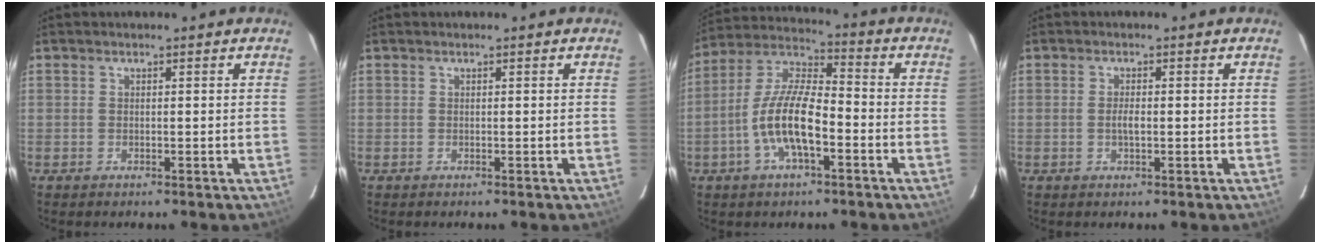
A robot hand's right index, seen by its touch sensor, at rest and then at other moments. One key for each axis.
{"total": 0.0}
{"total": 13.6, "fx": -4.6, "fy": 4.6, "fz": 12.0, "tx": -0.244, "ty": 0.003, "tz": -0.091}
{"total": 1.8, "fx": -0.3, "fy": 0.6, "fz": 1.7, "tx": -0.032, "ty": 0.000, "tz": -0.006}